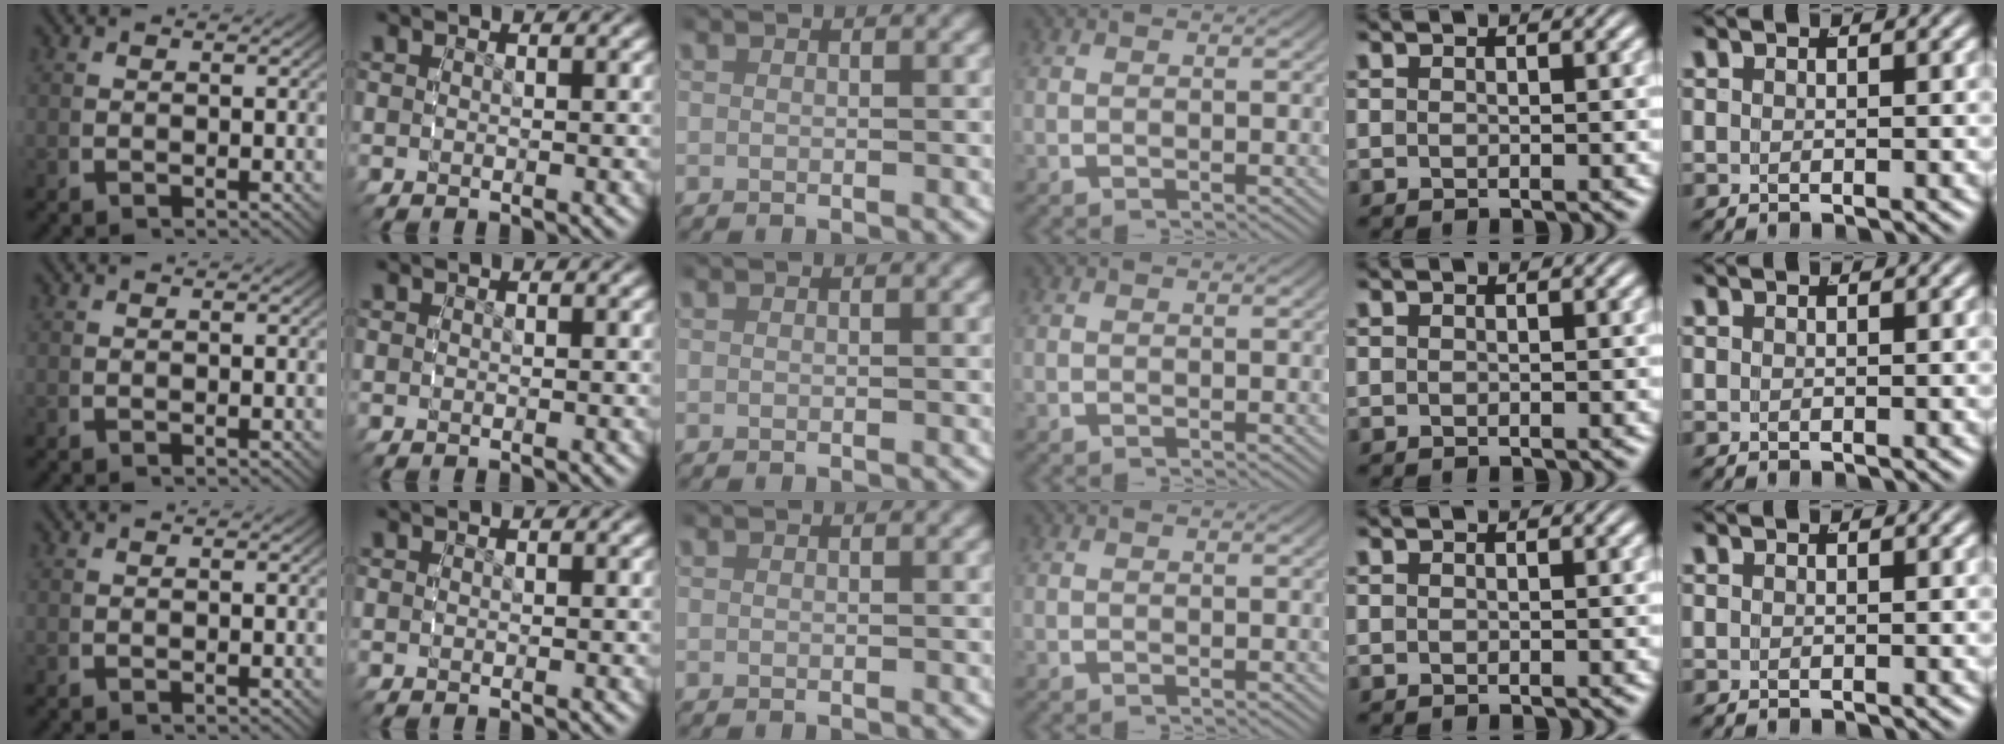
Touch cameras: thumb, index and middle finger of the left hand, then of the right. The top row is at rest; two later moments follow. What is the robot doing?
{"motion": "reach", "object": "backpack"}